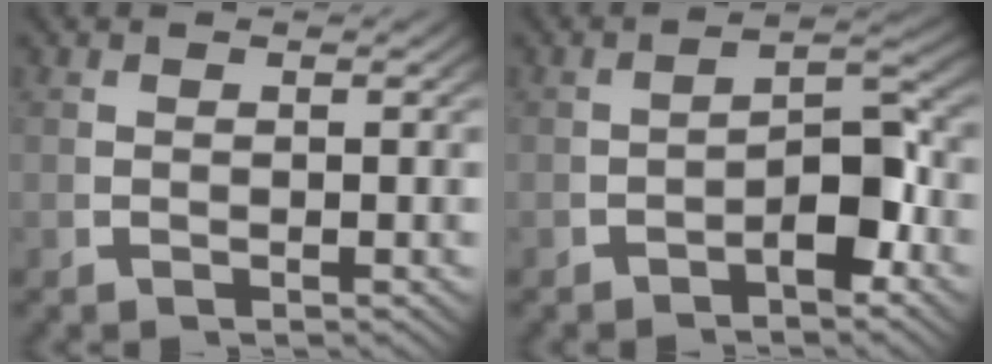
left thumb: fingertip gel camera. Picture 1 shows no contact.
{"total": 4.1, "force": [-1.3, 1.7, 3.5], "torque": [-0.052, -0.007, -0.018]}